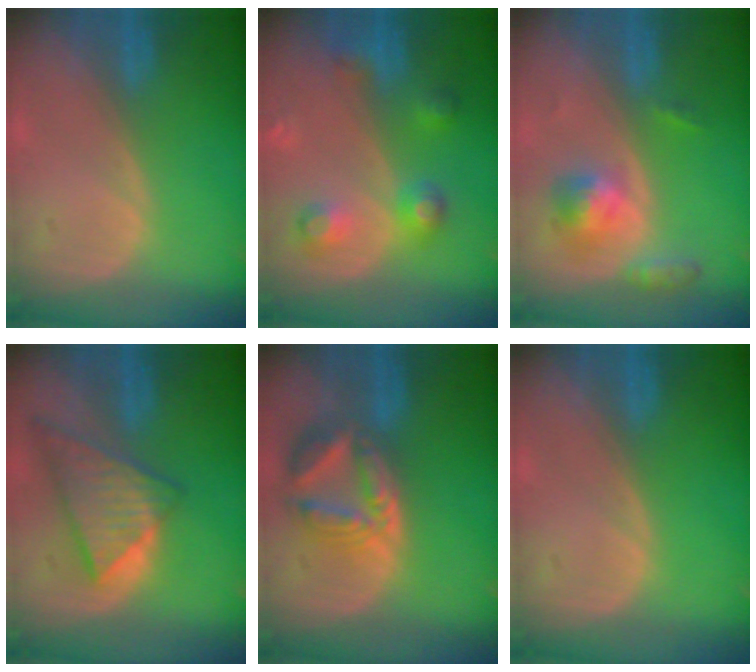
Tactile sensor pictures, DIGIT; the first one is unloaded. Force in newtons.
{"total": 5.7, "press": 5.7, "slide": 0.2}
{"total": 5.1, "press": 4.8, "slide": 1.7}
{"total": 9.0, "press": 7.8, "slide": 4.4}
{"total": 8.0, "press": 7.1, "slide": 3.8}
{"total": 0.0}